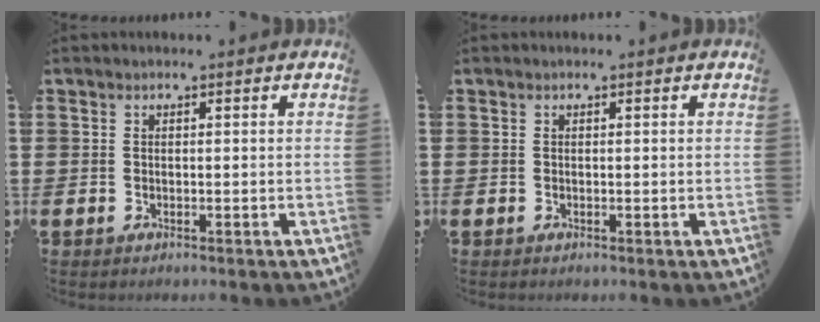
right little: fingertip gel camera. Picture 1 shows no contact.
{"total": 0.0}